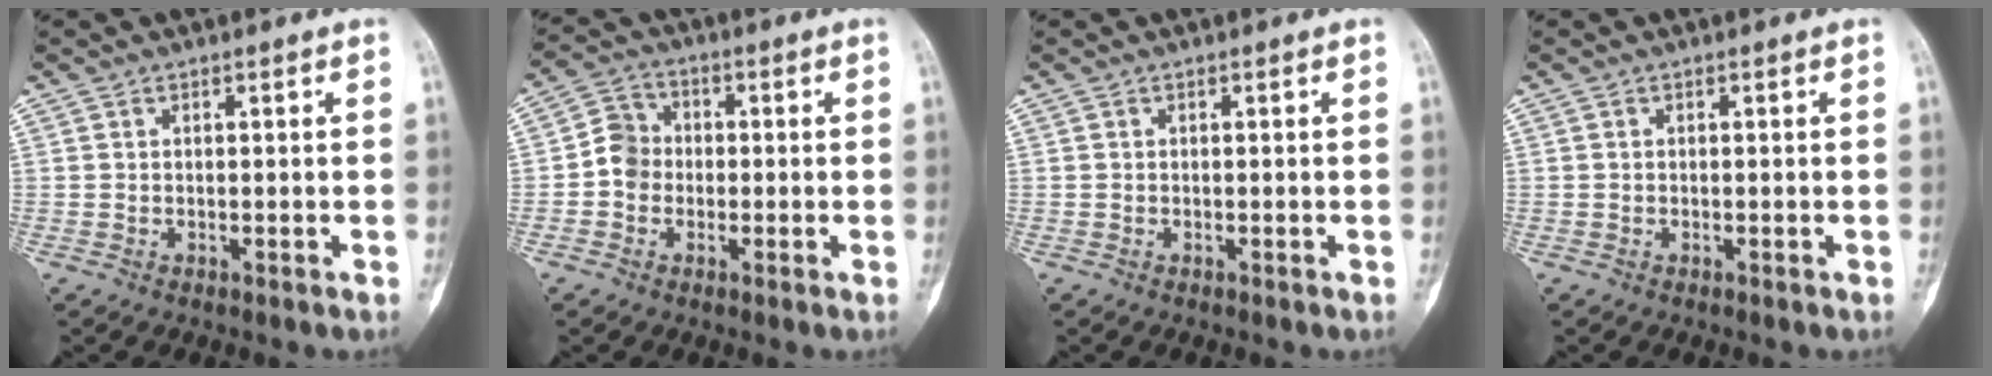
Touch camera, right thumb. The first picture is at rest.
{"total": 5.8, "force": [-0.8, 5.2, 2.4], "torque": [-0.020, 0.016, -0.027]}
{"total": 0.0}
{"total": 0.0}